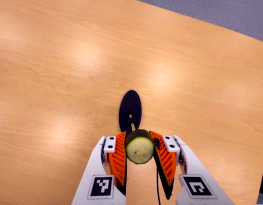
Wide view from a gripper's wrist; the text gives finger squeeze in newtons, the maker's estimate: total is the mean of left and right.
{"total": 10.9, "left": 10.0, "right": 11.8}